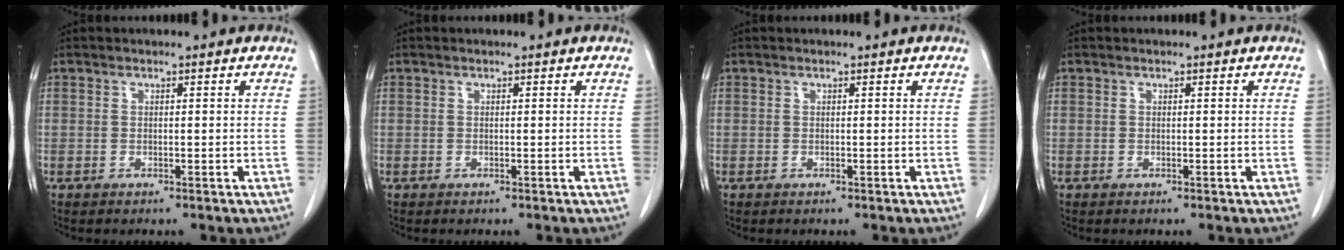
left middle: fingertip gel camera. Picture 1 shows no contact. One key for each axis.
{"total": 0.0}
{"total": 0.0}
{"total": 0.0}